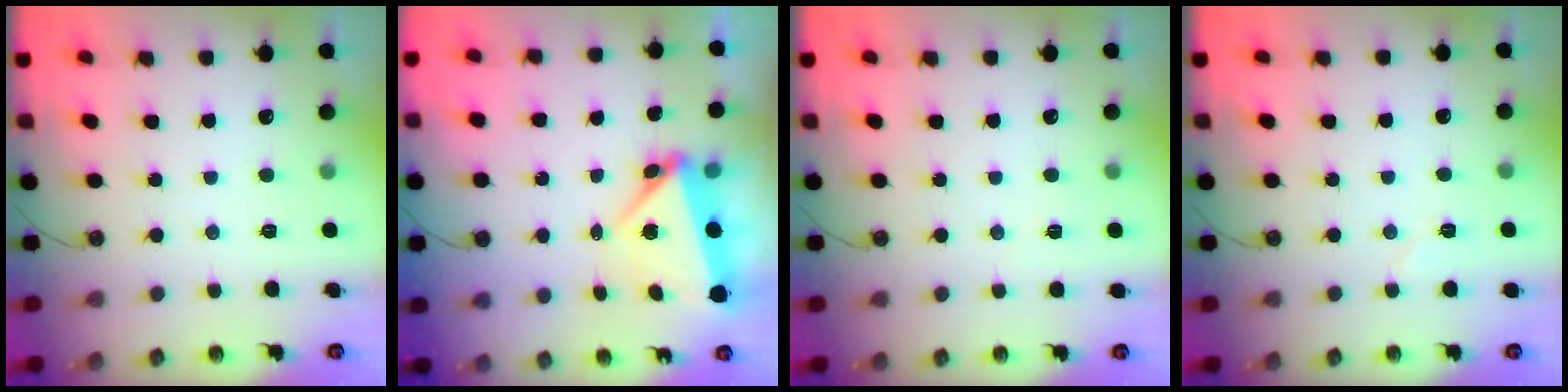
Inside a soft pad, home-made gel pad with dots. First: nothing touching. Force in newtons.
{"total": 6.0, "press": 5.1, "slide": 3.3}
{"total": 2.7, "press": 2.6, "slide": 0.7}
{"total": 4.9, "press": 4.5, "slide": 1.9}